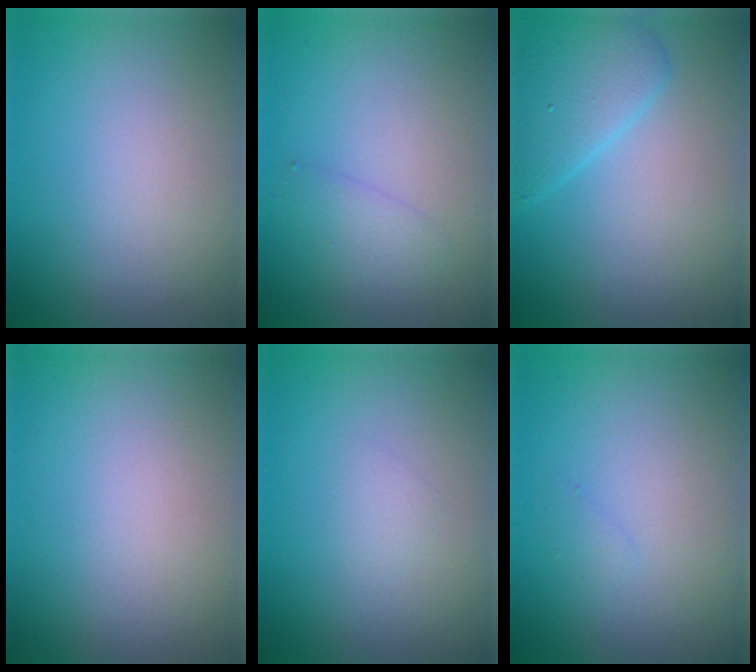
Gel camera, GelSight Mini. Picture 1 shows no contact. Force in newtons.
{"total": 1.5, "press": 1.5, "slide": 0.1}
{"total": 3.9, "press": 3.9, "slide": 0.1}
{"total": 0.0}
{"total": 0.8, "press": 0.8, "slide": 0.1}
{"total": 0.5, "press": 0.5, "slide": 0.1}